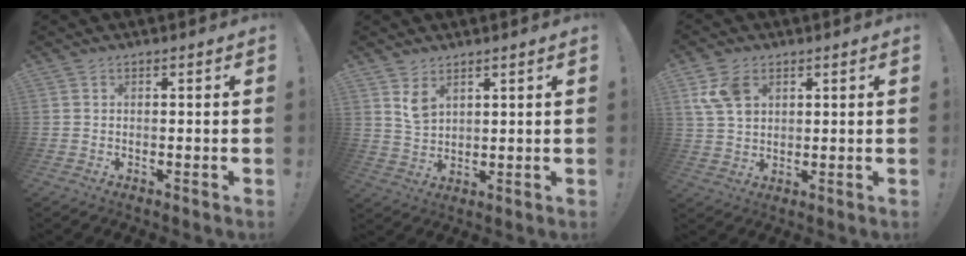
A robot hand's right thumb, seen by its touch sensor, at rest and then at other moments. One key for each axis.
{"total": 4.8, "fx": 3.1, "fy": 2.8, "fz": 2.4, "tx": -0.033, "ty": -0.019, "tz": 0.058}
{"total": 8.3, "fx": 3.4, "fy": 5.7, "fz": 4.8, "tx": -0.097, "ty": -0.004, "tz": 0.068}